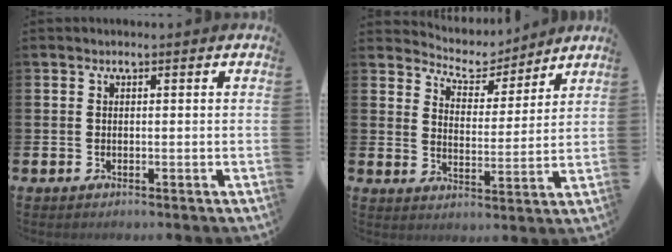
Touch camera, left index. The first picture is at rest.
{"total": 5.3, "force": [5.0, 1.8, 0.4], "torque": [-0.035, -0.040, 0.084]}